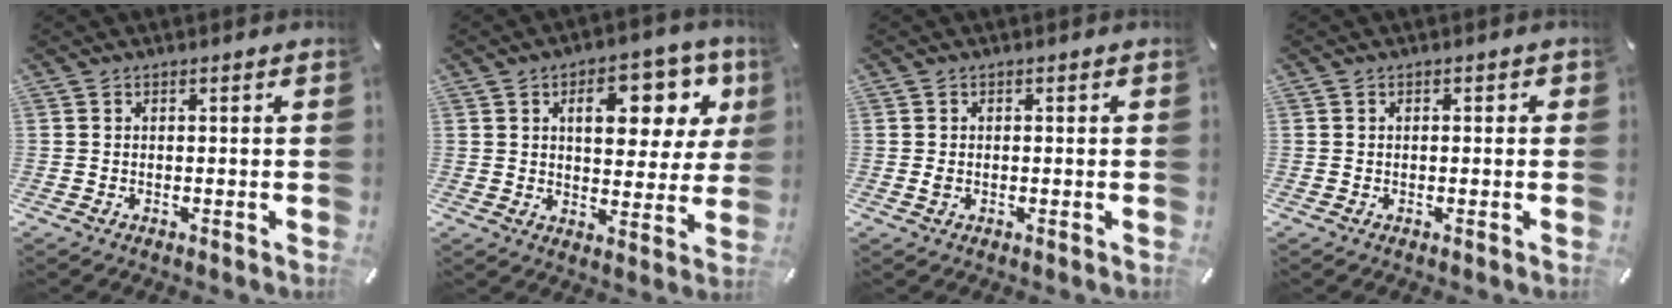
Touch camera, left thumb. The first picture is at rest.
{"total": 15.1, "force": [5.9, 8.6, 10.9], "torque": [-0.141, -0.017, 0.095]}
{"total": 1.3, "force": [-0.1, 0.9, 0.9], "torque": [-0.017, 0.002, -0.003]}
{"total": 0.8, "force": [-0.1, 0.6, 0.5], "torque": [-0.009, 0.005, -0.004]}